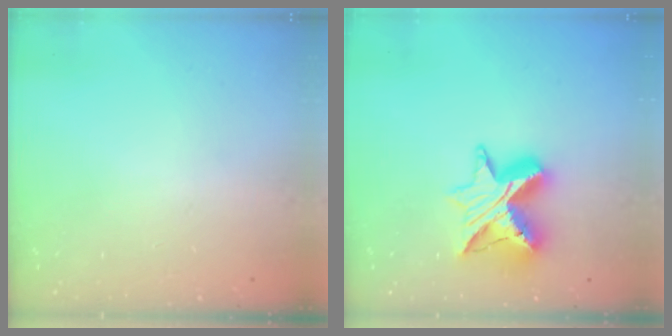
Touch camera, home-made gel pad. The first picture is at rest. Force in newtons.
{"total": 12.1, "press": 12.1, "slide": 1.0}